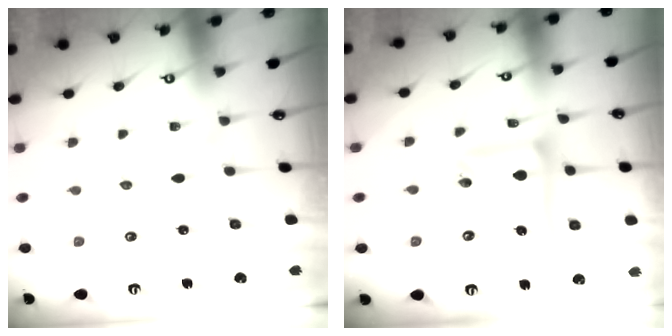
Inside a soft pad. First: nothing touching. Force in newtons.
{"total": 13.8, "press": 13.6, "slide": 2.2}